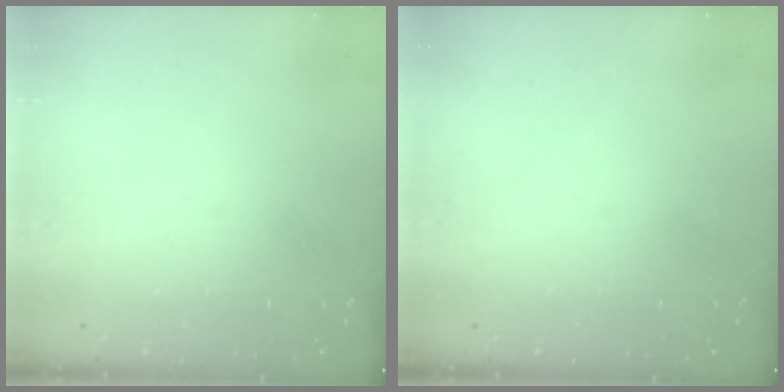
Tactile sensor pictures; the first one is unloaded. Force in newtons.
{"total": 0.0}